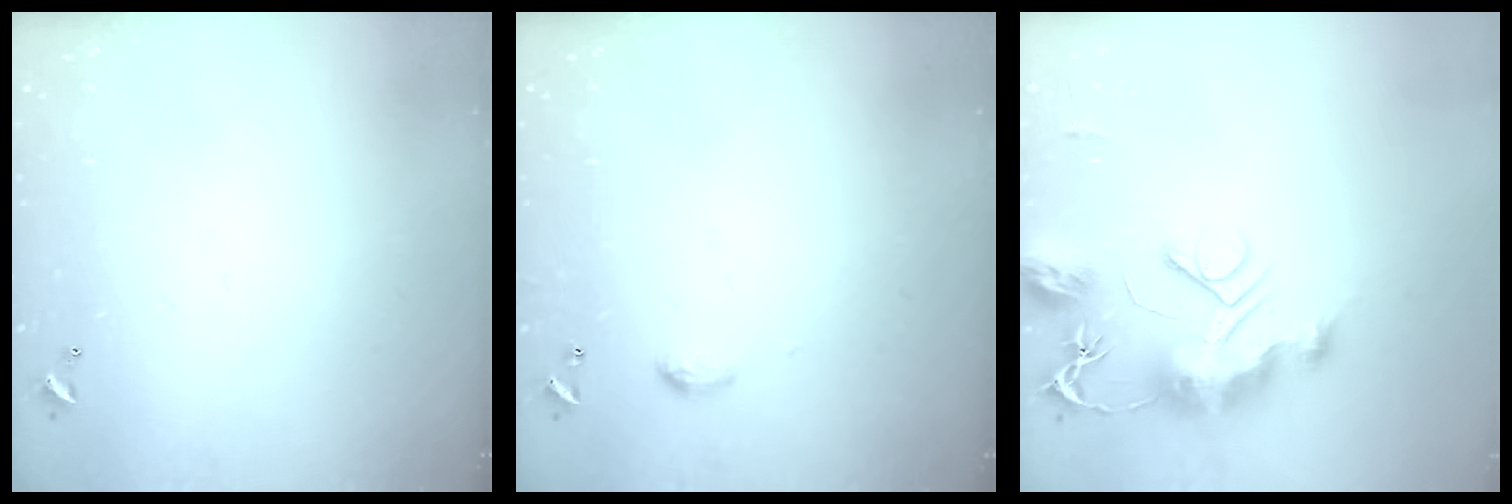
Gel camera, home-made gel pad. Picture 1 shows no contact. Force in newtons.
{"total": 4.7, "press": 4.7, "slide": 0.6}
{"total": 13.2, "press": 13.2, "slide": 1.1}